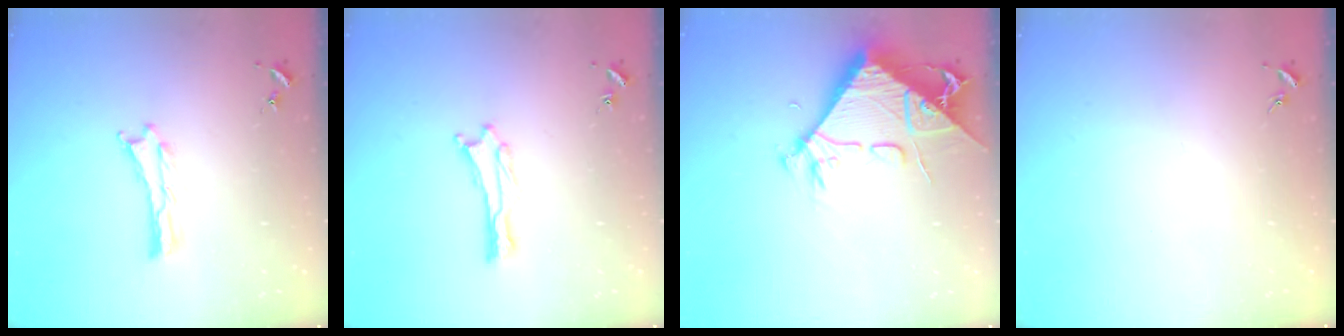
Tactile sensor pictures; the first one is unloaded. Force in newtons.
{"total": 0.6, "press": 0.6, "slide": 0.1}
{"total": 10.1, "press": 10.0, "slide": 1.2}
{"total": 0.0}